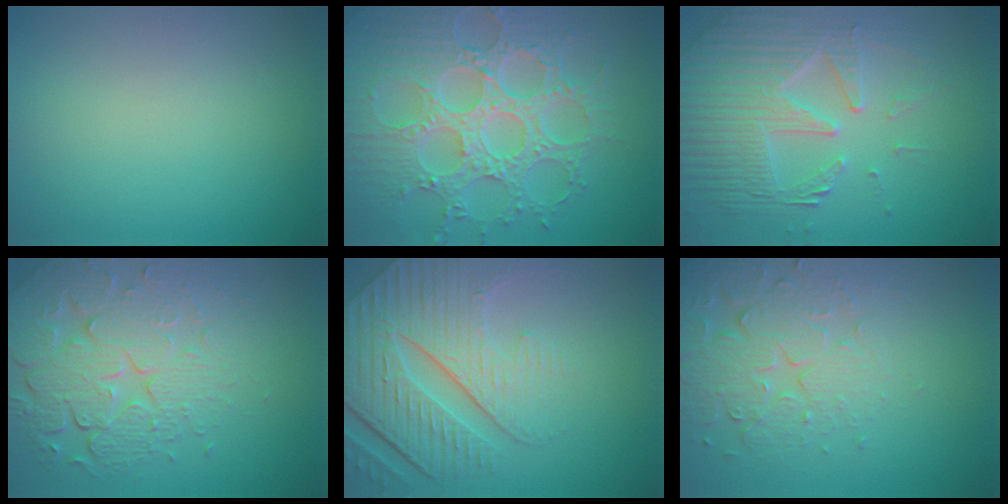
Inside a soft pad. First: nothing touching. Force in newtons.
{"total": 8.8, "press": 6.6, "slide": 5.8}
{"total": 6.7, "press": 5.1, "slide": 4.3}
{"total": 7.6, "press": 5.5, "slide": 5.2}
{"total": 8.5, "press": 6.3, "slide": 5.8}
{"total": 5.0, "press": 3.7, "slide": 3.3}